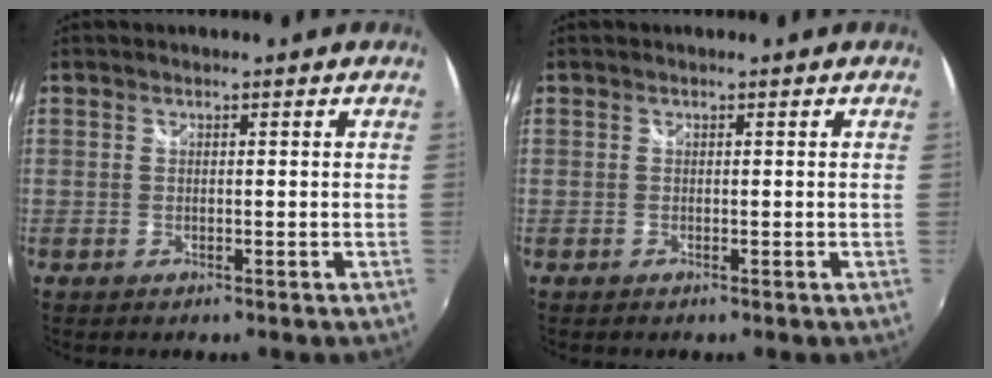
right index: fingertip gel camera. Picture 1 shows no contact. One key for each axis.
{"total": 0.0}